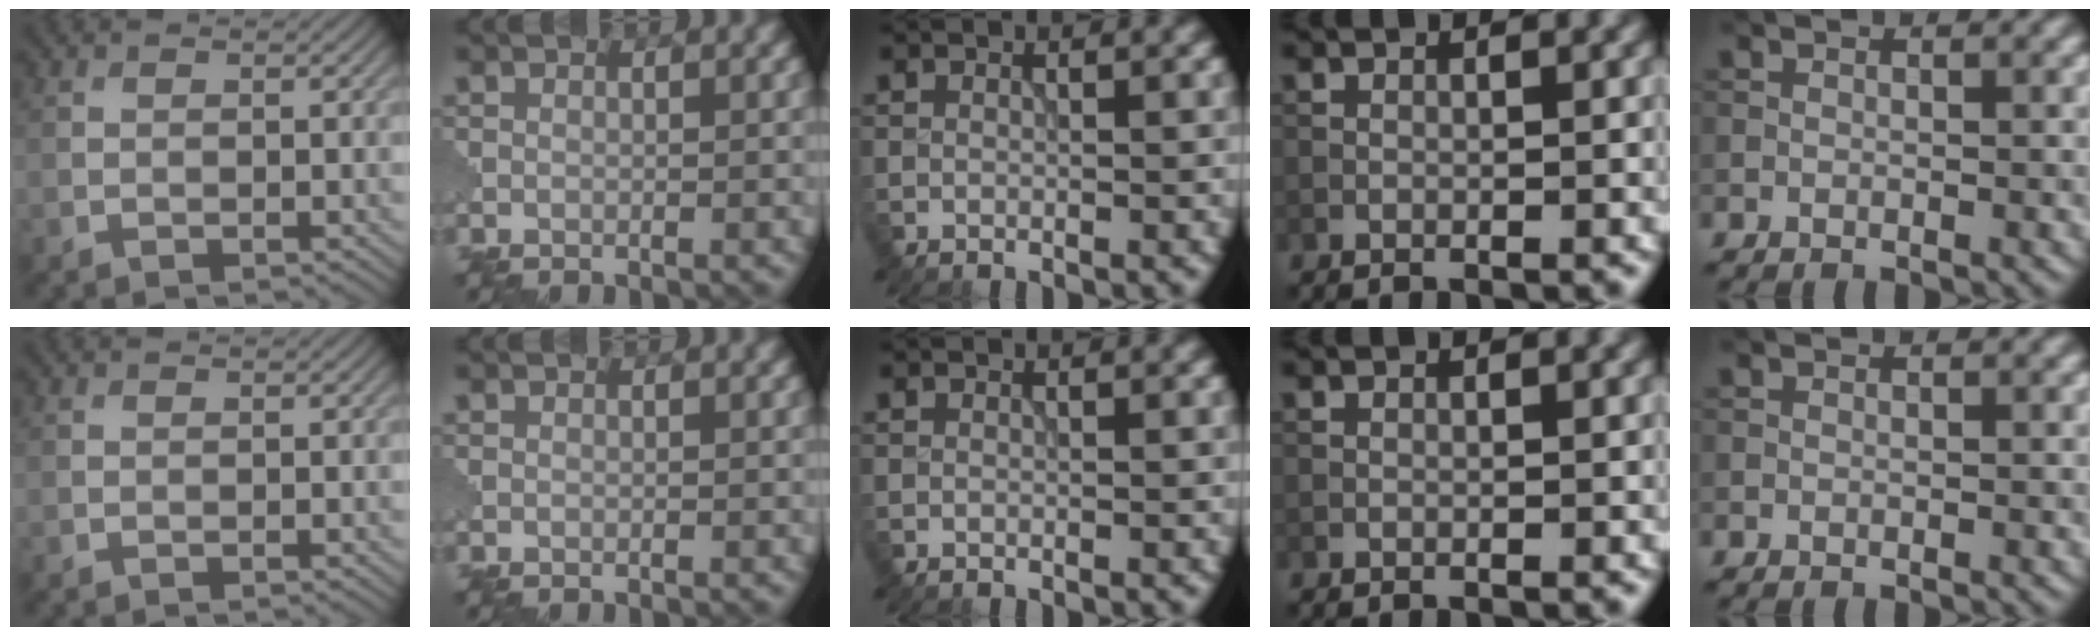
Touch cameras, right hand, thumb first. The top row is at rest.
{}